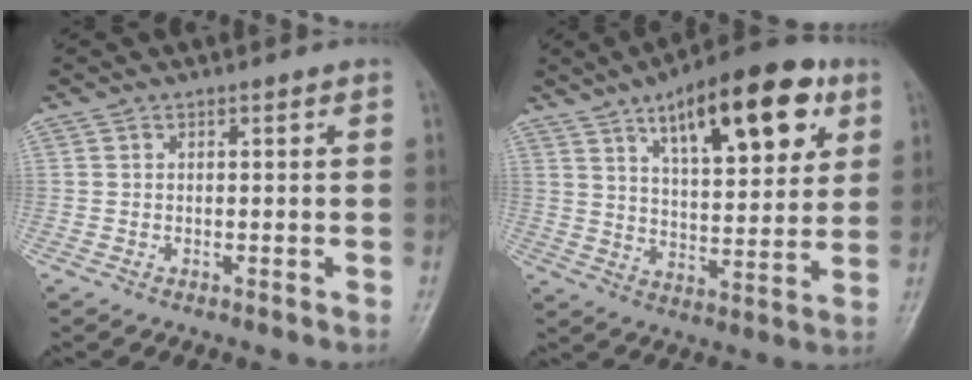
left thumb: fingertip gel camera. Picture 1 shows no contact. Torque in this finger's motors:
{"motor_torque": [0.68, 0.79, 1.78, -0.97, 0.20]}